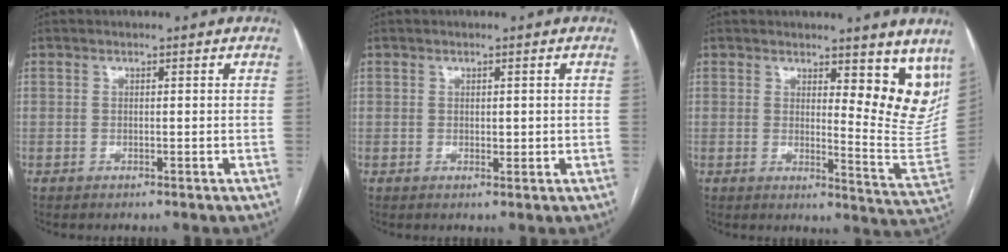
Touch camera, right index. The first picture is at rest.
{"total": 1.4, "force": [0.2, 0.9, 1.0], "torque": [-0.008, 0.000, 0.006]}
{"total": 11.7, "force": [8.6, 3.0, 7.3], "torque": [-0.063, -0.044, 0.089]}